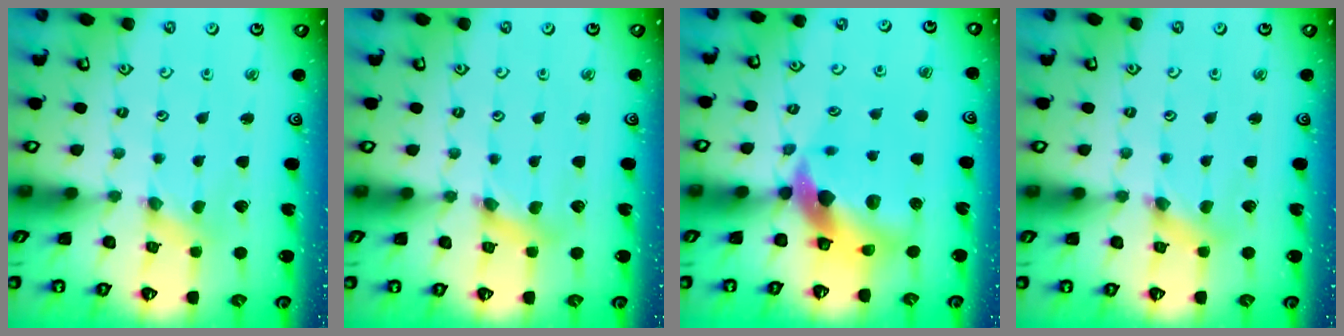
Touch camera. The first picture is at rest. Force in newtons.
{"total": 2.8, "press": 2.8, "slide": 0.4}
{"total": 12.8, "press": 12.6, "slide": 2.1}
{"total": 2.5, "press": 2.4, "slide": 0.3}